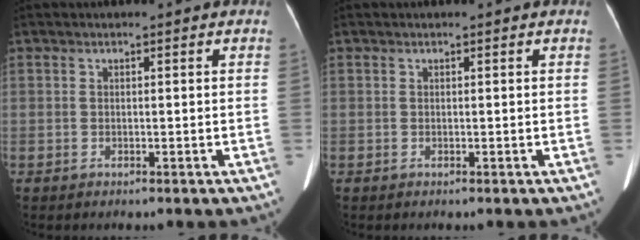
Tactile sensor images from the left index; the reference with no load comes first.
{"total": 0.0}